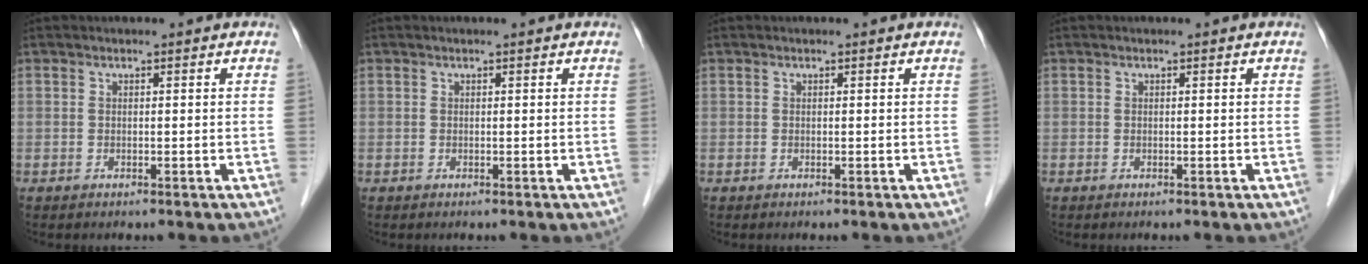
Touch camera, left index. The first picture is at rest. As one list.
[{"total": 0.0}, {"total": 0.0}, {"total": 0.0}]